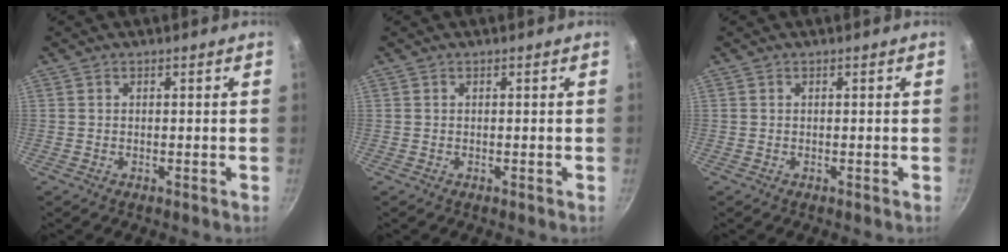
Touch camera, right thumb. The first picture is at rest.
{"total": 0.0}
{"total": 0.0}